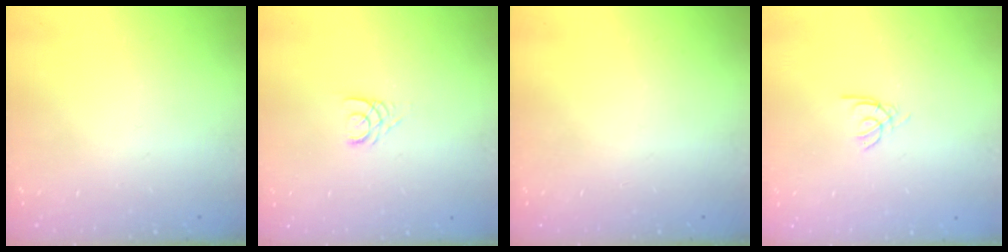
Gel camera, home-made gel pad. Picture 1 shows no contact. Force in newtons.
{"total": 3.1, "press": 3.1, "slide": 0.4}
{"total": 0.0}
{"total": 2.2, "press": 2.2, "slide": 0.2}